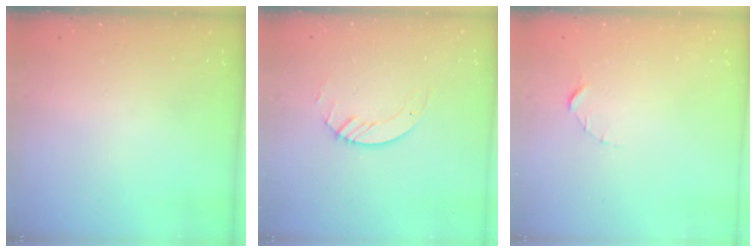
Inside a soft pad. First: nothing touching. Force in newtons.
{"total": 3.1, "press": 3.0, "slide": 0.3}
{"total": 1.5, "press": 1.5, "slide": 0.2}